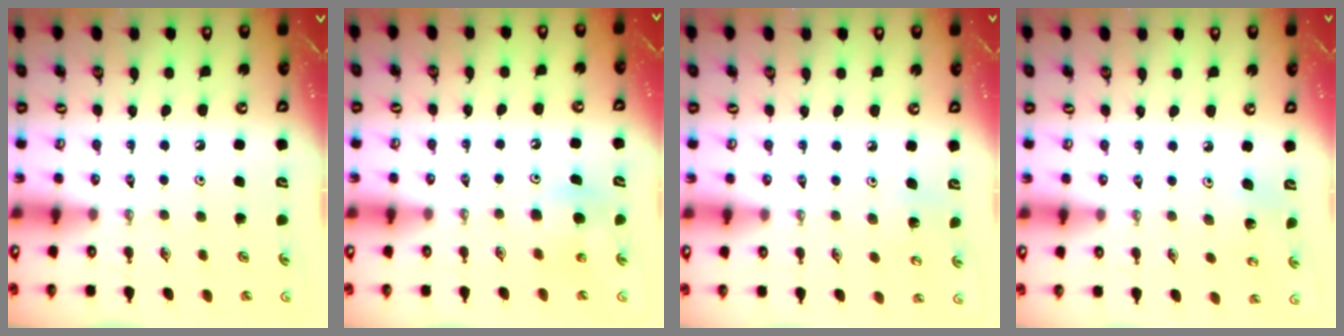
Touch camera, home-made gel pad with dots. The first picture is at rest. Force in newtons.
{"total": 5.9, "press": 5.9, "slide": 0.6}
{"total": 3.6, "press": 3.6, "slide": 0.3}
{"total": 5.3, "press": 5.1, "slide": 1.3}